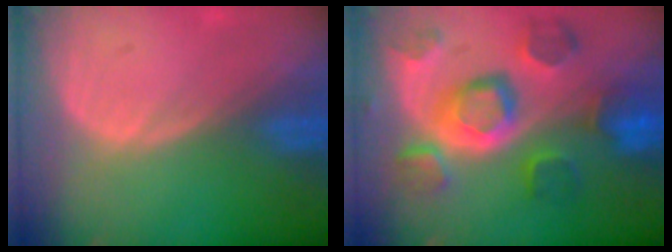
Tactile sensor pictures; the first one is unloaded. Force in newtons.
{"total": 11.5, "press": 10.0, "slide": 5.6}